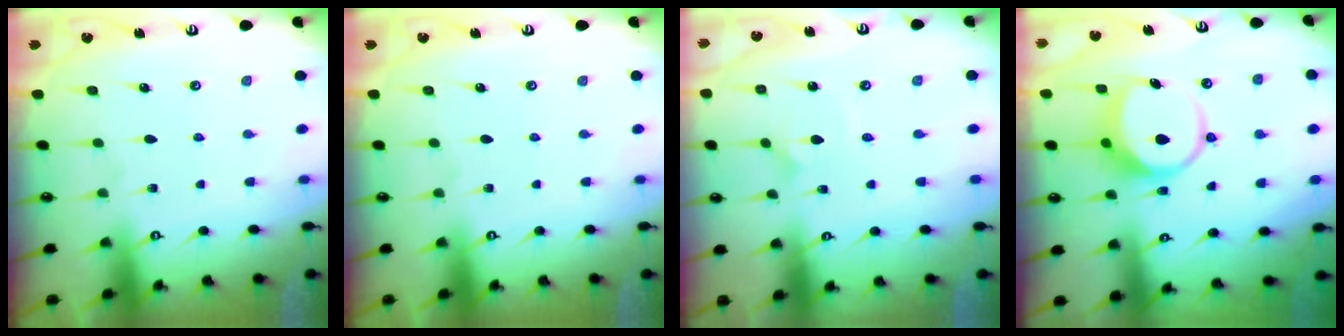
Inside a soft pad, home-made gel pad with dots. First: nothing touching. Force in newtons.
{"total": 0.0}
{"total": 2.1, "press": 2.1, "slide": 0.0}
{"total": 7.1, "press": 7.1, "slide": 0.9}